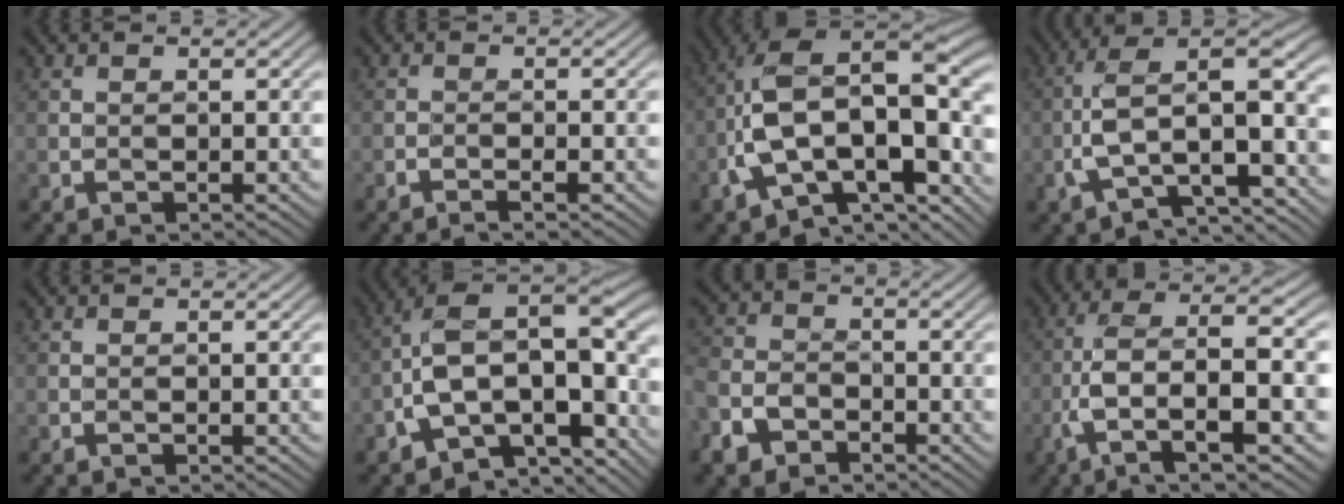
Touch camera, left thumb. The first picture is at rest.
{"total": 1.8, "force": [-1.5, -0.1, 1.0], "torque": [-0.023, 0.002, -0.025]}
{"total": 15.1, "force": [-4.8, 8.4, 11.6], "torque": [-0.198, -0.006, -0.077]}
{"total": 10.8, "force": [-3.3, 4.3, 9.3], "torque": [-0.167, 0.002, -0.058]}
{"total": 0.0}
{"total": 13.3, "force": [-4.8, 6.8, 10.4], "torque": [-0.174, 0.001, -0.079]}
{"total": 4.5, "force": [-3.4, 2.7, 1.3], "torque": [-0.039, -0.006, -0.078]}
{"total": 10.3, "force": [-2.5, 3.1, 9.5], "torque": [-0.187, 0.002, -0.044]}